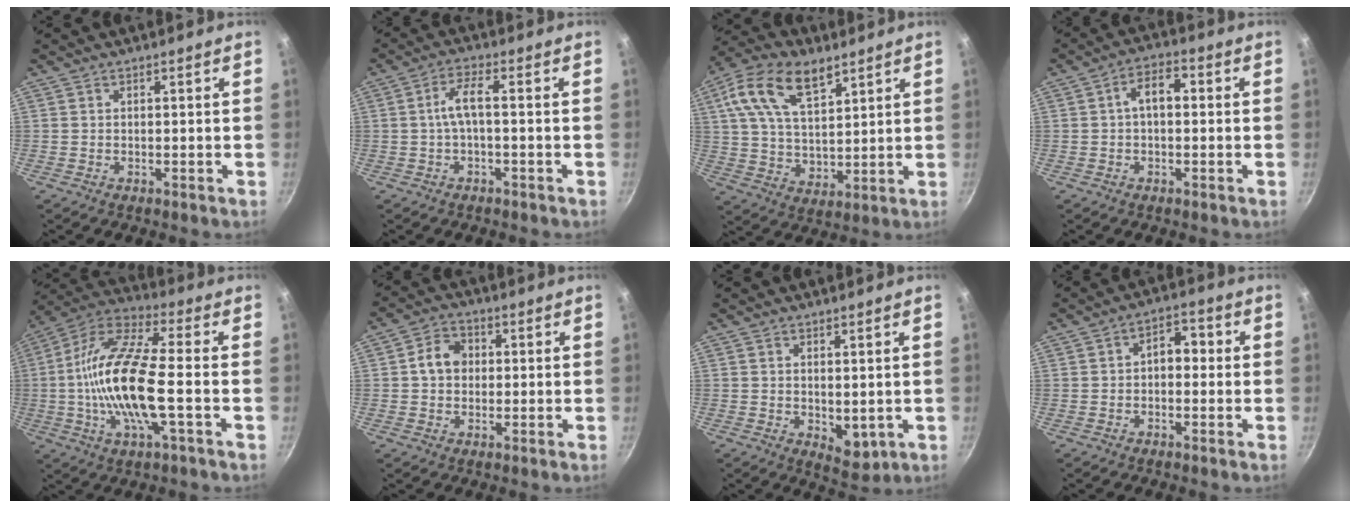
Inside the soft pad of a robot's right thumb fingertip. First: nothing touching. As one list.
[{"total": 4.4, "force": [-0.7, 1.1, 4.2], "torque": [-0.093, 0.020, -0.017]}, {"total": 16.1, "force": [7.7, 9.3, 10.7], "torque": [-0.174, -0.018, 0.136]}, {"total": 5.7, "force": [0.5, 3.3, 4.6], "torque": [-0.064, 0.019, -0.001]}, {"total": 18.5, "force": [-2.4, 5.6, 17.5], "torque": [-0.342, 0.030, -0.063]}, {"total": 5.9, "force": [0.5, 4.9, 3.3], "torque": [-0.030, 0.014, -0.002]}, {"total": 4.9, "force": [0.4, 2.9, 3.9], "torque": [-0.046, -0.016, 0.012]}, {"total": 5.0, "force": [0.0, 3.3, 3.7], "torque": [-0.027, 0.016, -0.011]}]